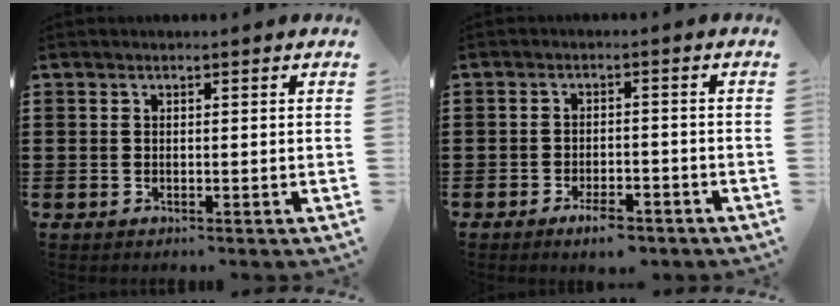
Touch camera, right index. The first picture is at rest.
{"total": 3.7, "force": [-2.8, 1.0, 2.1], "torque": [-0.033, 0.008, -0.052]}